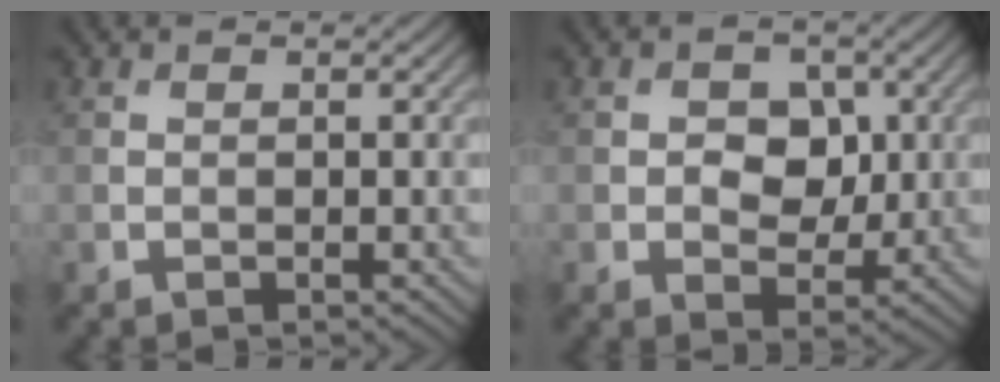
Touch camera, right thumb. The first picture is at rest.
{"total": 4.6, "force": [0.3, 3.5, 3.0], "torque": [-0.042, -0.003, -0.009]}